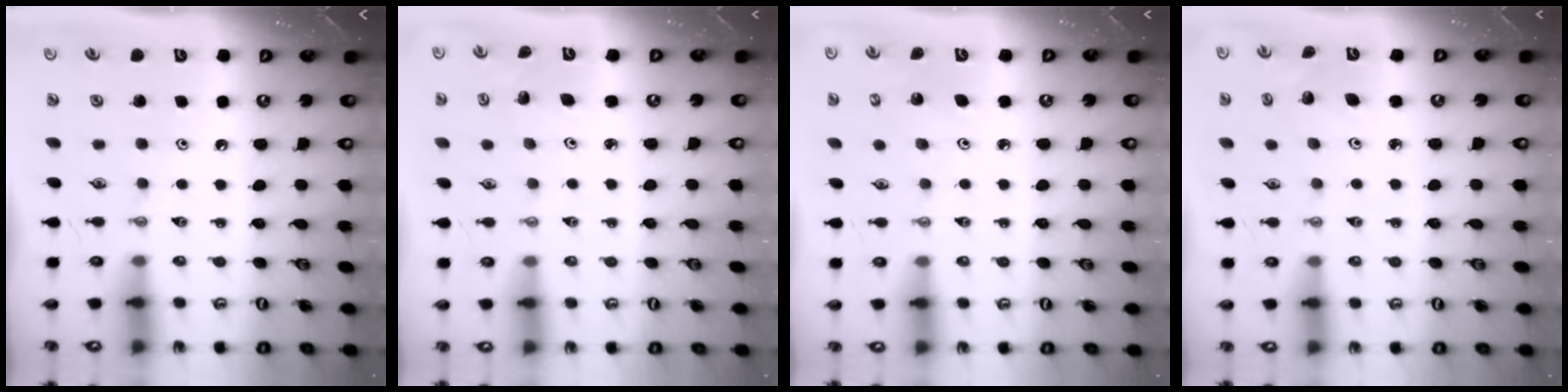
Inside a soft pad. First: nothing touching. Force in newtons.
{"total": 2.4, "press": 2.4, "slide": 0.1}
{"total": 3.2, "press": 3.2, "slide": 0.2}
{"total": 3.5, "press": 2.9, "slide": 2.0}